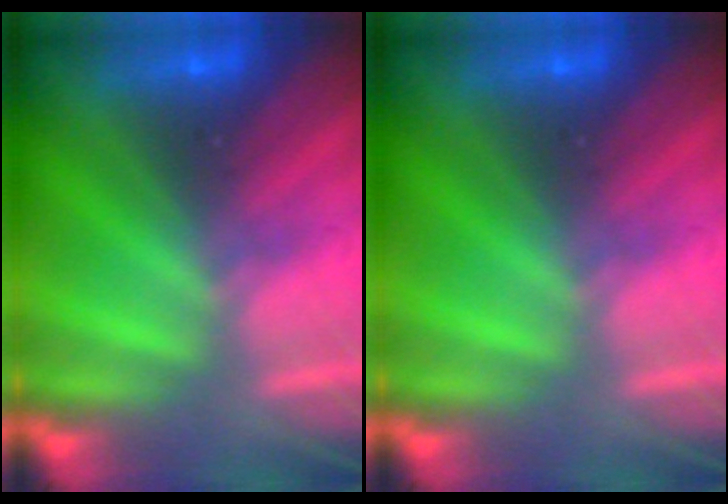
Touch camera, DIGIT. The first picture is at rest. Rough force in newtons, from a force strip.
{"total": 0.0}